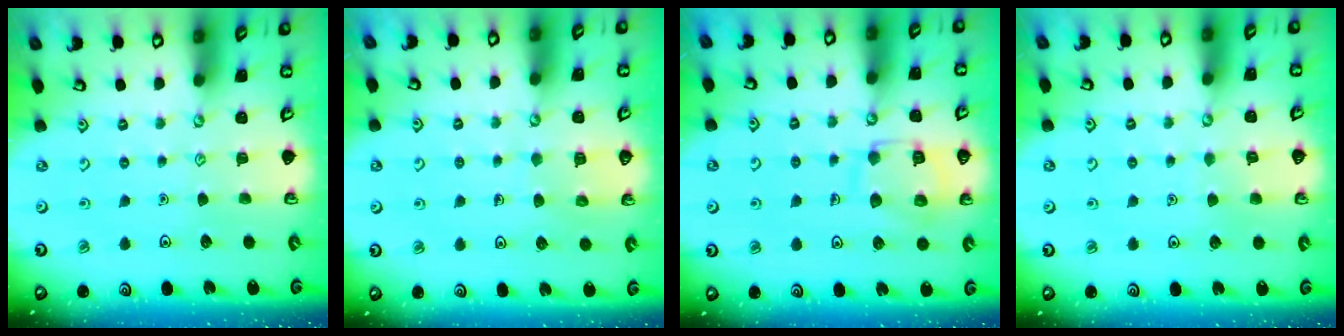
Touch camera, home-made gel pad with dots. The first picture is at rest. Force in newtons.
{"total": 5.6, "press": 5.6, "slide": 0.4}
{"total": 12.7, "press": 12.7, "slide": 1.3}
{"total": 2.6, "press": 2.6, "slide": 0.3}